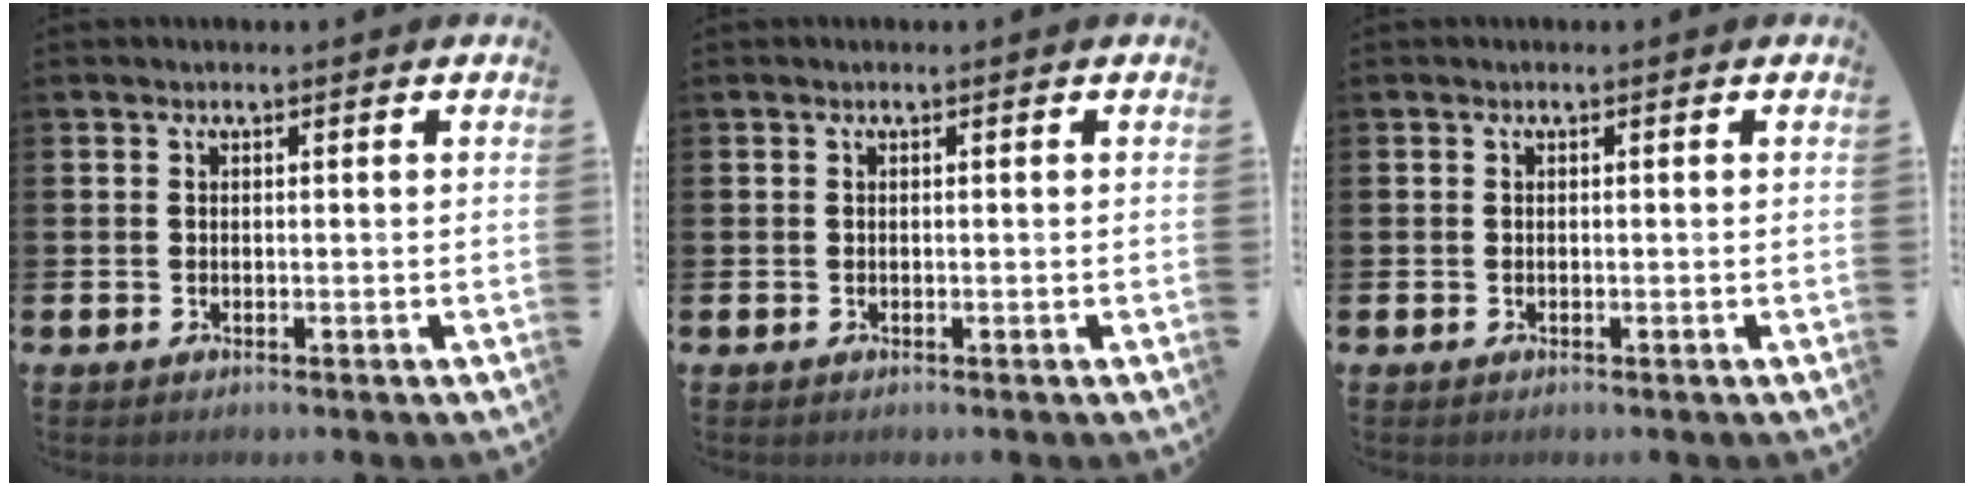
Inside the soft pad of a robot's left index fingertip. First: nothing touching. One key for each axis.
{"total": 0.0}
{"total": 0.0}